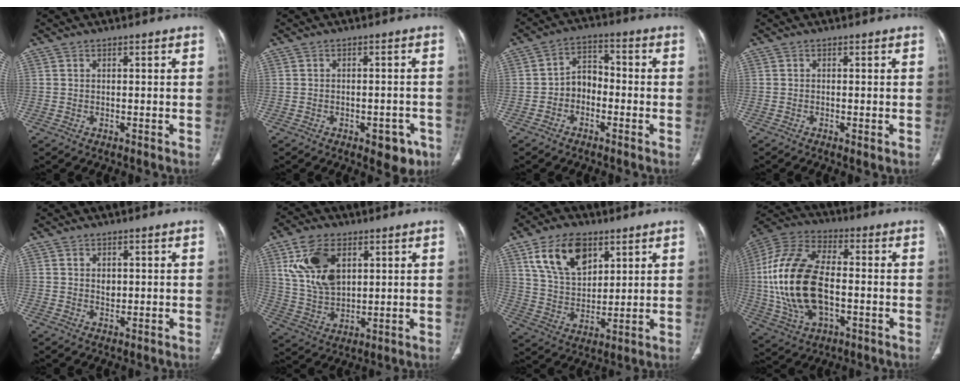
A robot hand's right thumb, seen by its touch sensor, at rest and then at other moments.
{"total": 6.0, "force": [-3.1, 3.1, 4.0], "torque": [-0.028, 0.014, -0.033]}
{"total": 5.8, "force": [-1.8, 4.4, 3.3], "torque": [-0.036, 0.032, -0.044]}
{"total": 1.2, "force": [-0.5, 0.2, 1.1], "torque": [-0.024, -0.004, -0.010]}
{"total": 1.7, "force": [0.5, 1.2, 1.1], "torque": [-0.014, -0.003, 0.011]}
{"total": 14.6, "force": [5.4, 8.5, 10.6], "torque": [-0.196, -0.015, 0.115]}
{"total": 14.0, "force": [7.2, 8.3, 8.6], "torque": [-0.126, -0.027, 0.142]}
{"total": 21.8, "force": [-1.3, 12.1, 18.1], "torque": [-0.383, 0.012, -0.020]}